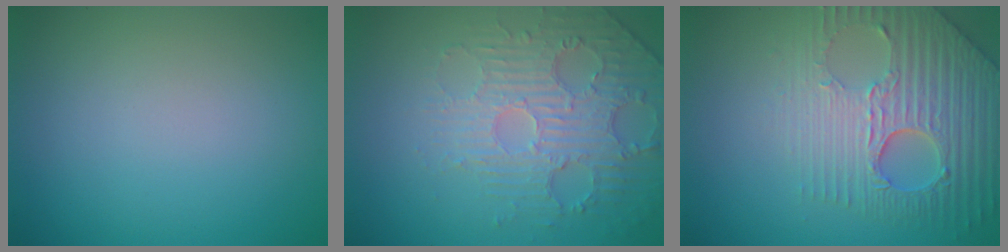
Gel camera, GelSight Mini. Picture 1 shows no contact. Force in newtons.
{"total": 4.9, "press": 3.7, "slide": 3.2}
{"total": 5.8, "press": 5.1, "slide": 2.9}